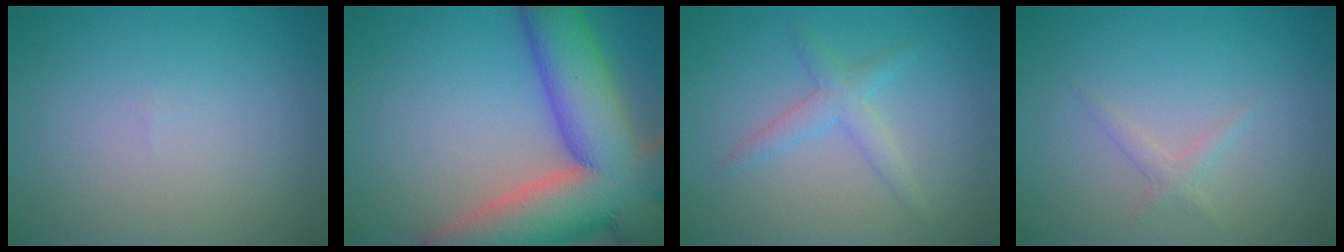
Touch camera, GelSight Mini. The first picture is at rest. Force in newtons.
{"total": 15.8, "press": 15.8, "slide": 1.0}
{"total": 2.1, "press": 2.1, "slide": 0.0}
{"total": 1.1, "press": 1.1, "slide": 0.0}